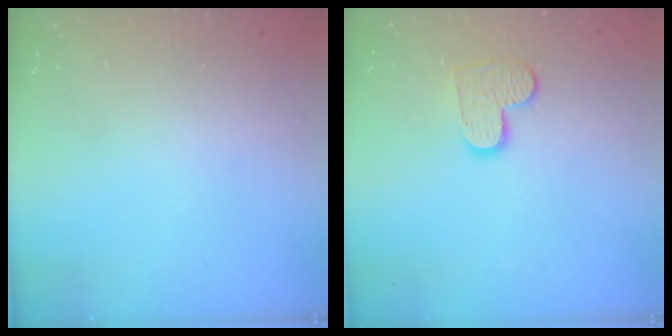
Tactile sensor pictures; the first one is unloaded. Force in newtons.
{"total": 8.1, "press": 8.1, "slide": 0.1}